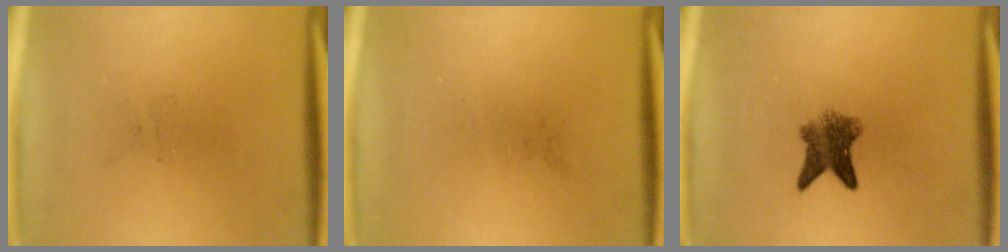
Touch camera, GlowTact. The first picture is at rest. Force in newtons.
{"total": 0.0}
{"total": 5.0}